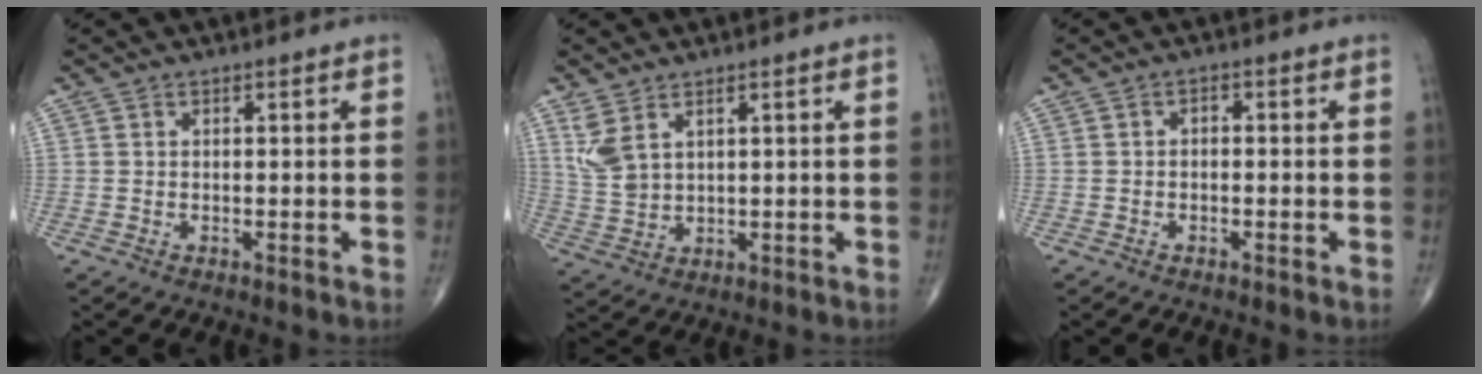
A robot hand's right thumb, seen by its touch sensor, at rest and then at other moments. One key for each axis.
{"total": 5.5, "fx": 3.1, "fy": 2.7, "fz": 3.6, "tx": -0.077, "ty": -0.011, "tz": 0.076}
{"total": 1.1, "fx": -0.1, "fy": 0.8, "fz": 0.7, "tx": -0.005, "ty": 0.004, "tz": -0.006}